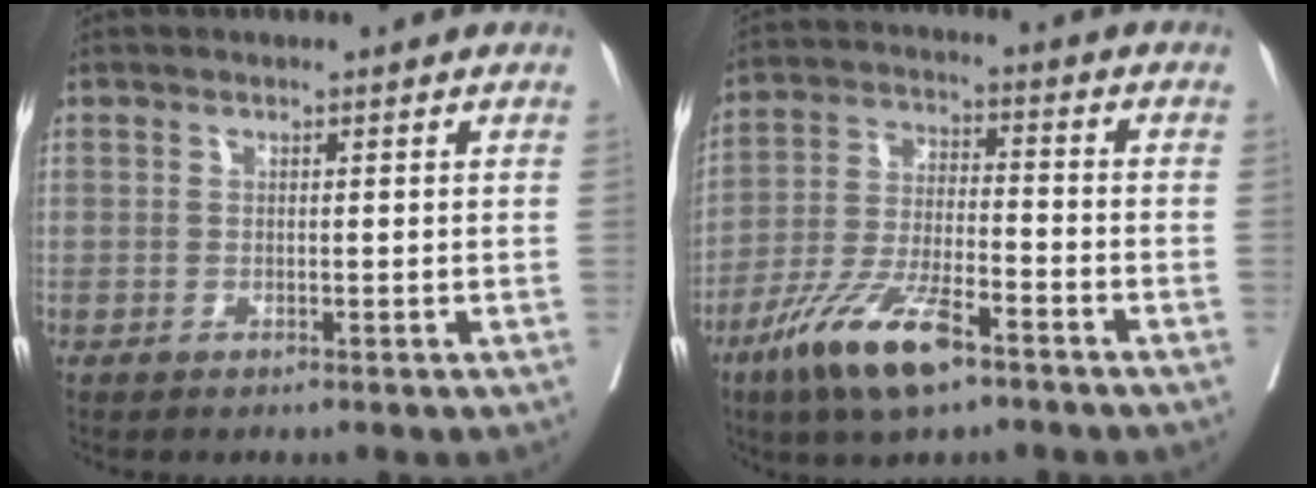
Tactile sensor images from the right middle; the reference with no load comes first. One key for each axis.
{"total": 11.9, "fx": -7.5, "fy": 2.8, "fz": 8.9, "tx": -0.178, "ty": -0.017, "tz": -0.139}